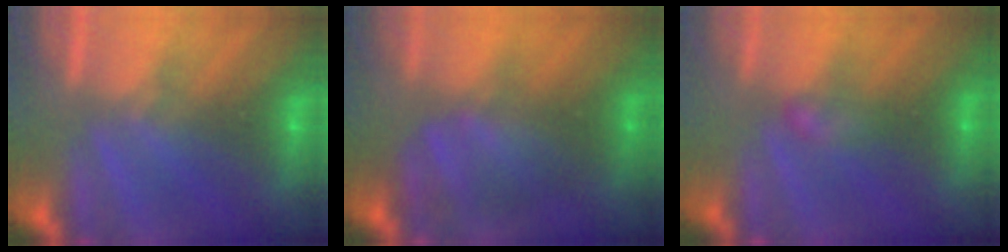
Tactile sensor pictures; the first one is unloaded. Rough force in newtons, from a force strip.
{"total": 2.1}
{"total": 2.3}